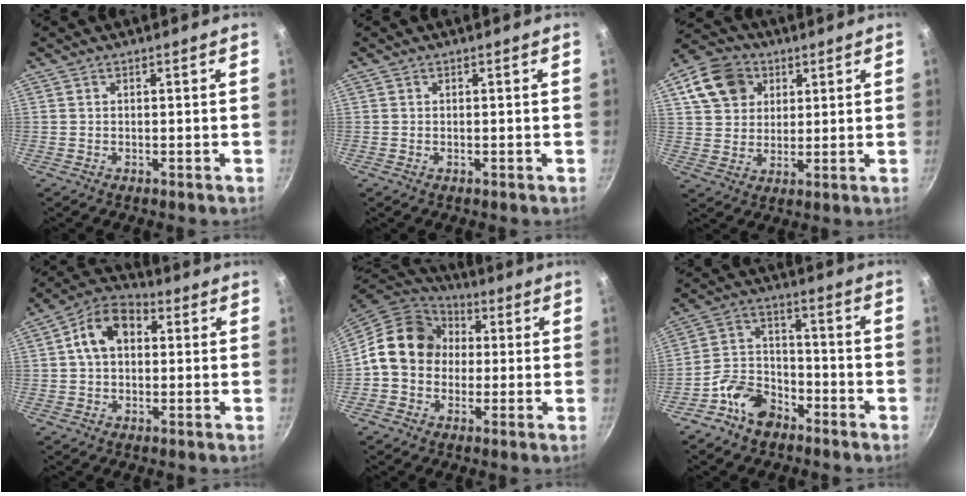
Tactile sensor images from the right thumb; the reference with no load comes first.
{"total": 0.0}
{"total": 11.5, "force": [4.8, 9.1, 5.1], "torque": [-0.069, 0.003, 0.081]}
{"total": 10.4, "force": [1.8, 7.2, 7.2], "torque": [-0.098, 0.029, 0.013]}
{"total": 14.4, "force": [0.8, 12.1, 7.6], "torque": [-0.089, 0.032, -0.005]}
{"total": 10.0, "force": [-6.4, 6.3, 4.5], "torque": [-0.055, 0.064, -0.126]}